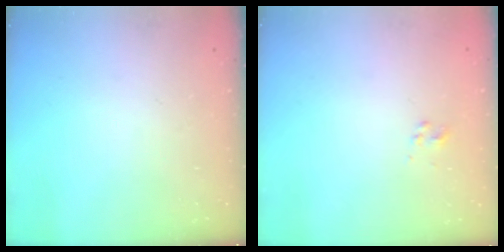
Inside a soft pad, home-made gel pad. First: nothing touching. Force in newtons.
{"total": 2.5, "press": 2.4, "slide": 0.8}